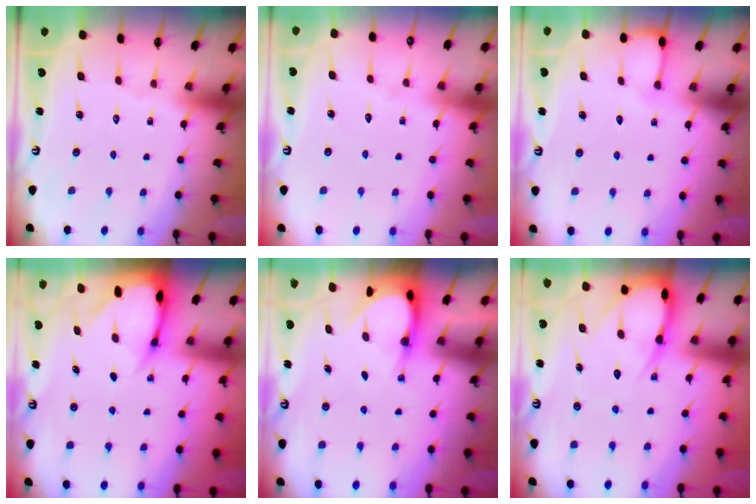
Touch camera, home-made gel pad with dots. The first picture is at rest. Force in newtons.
{"total": 2.8, "press": 2.8, "slide": 0.4}
{"total": 2.9, "press": 2.9, "slide": 0.3}
{"total": 4.6, "press": 4.5, "slide": 0.7}
{"total": 3.9, "press": 3.9, "slide": 0.4}
{"total": 9.1, "press": 9.1, "slide": 0.9}